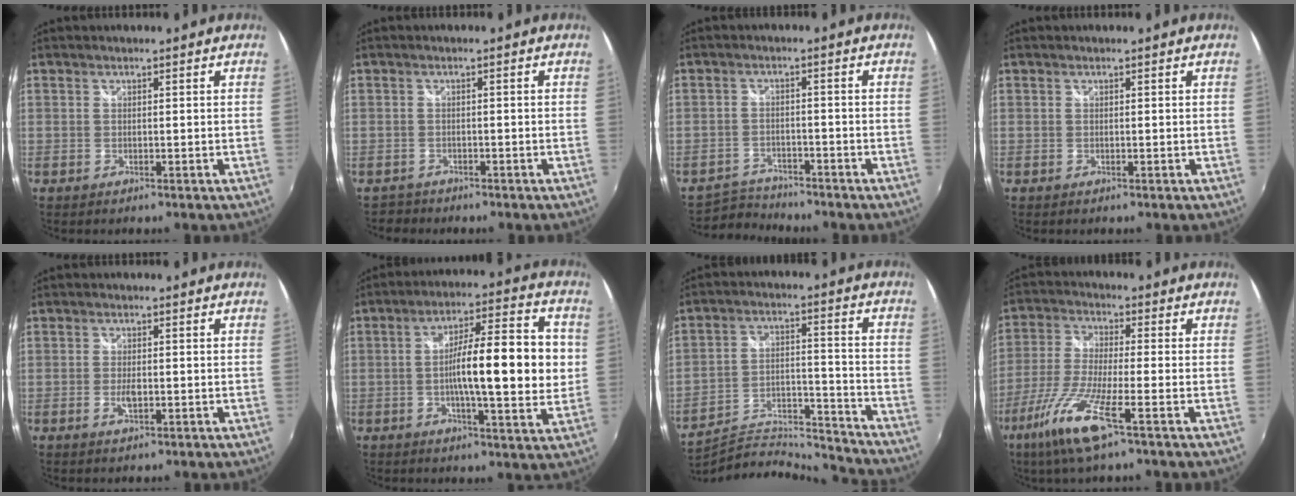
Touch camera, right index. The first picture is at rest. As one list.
[{"total": 2.2, "force": [-1.9, 1.1, -0.1], "torque": [-0.004, -0.002, -0.032]}, {"total": 5.3, "force": [-5.1, 1.2, -0.3], "torque": [-0.011, 0.008, -0.092]}, {"total": 0.0}, {"total": 2.2, "force": [-0.5, 1.0, 1.9], "torque": [-0.036, -0.005, -0.007]}, {"total": 15.5, "force": [0.1, 3.0, 15.2], "torque": [-0.245, 0.007, -0.004]}, {"total": 17.9, "force": [-17.5, 2.0, 3.3], "torque": [-0.065, 0.022, -0.271]}, {"total": 11.8, "force": [-6.2, 0.7, 10.0], "torque": [-0.229, -0.018, -0.126]}]